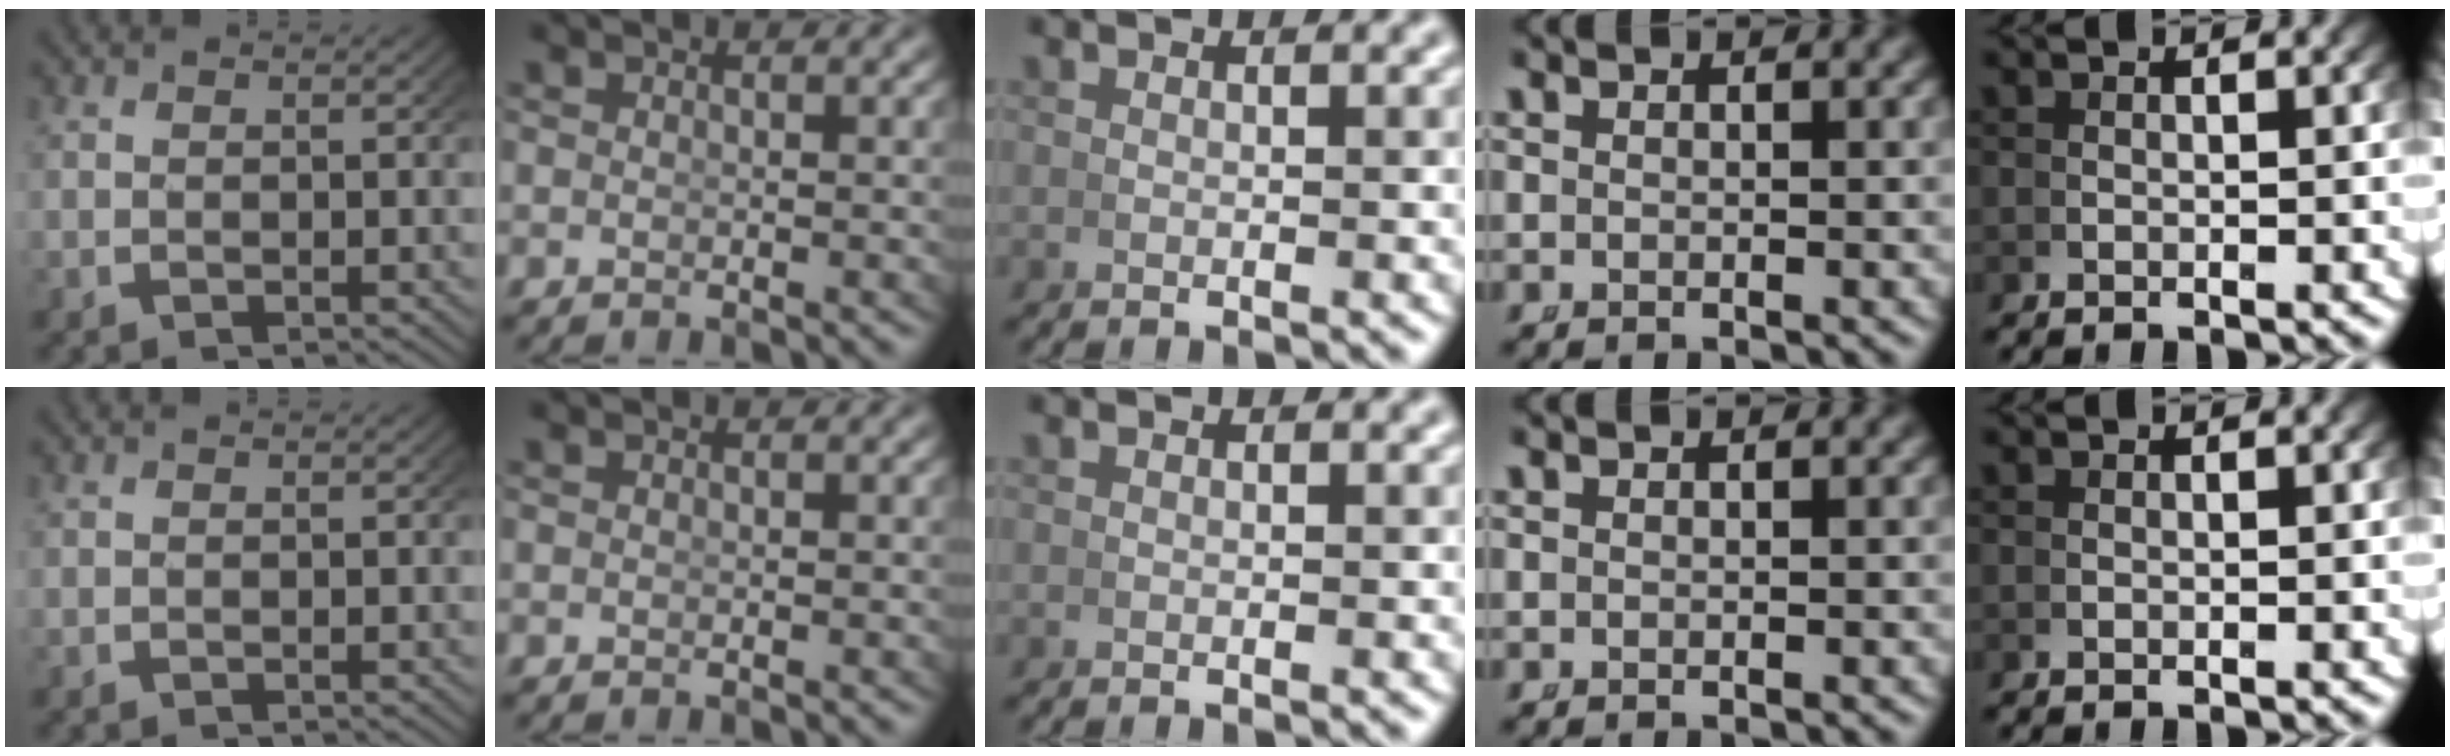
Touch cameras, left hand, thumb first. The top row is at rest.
{}